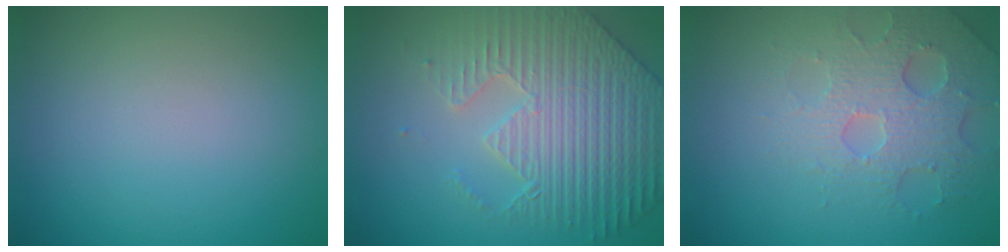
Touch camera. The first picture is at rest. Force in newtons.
{"total": 6.3, "press": 5.5, "slide": 3.2}
{"total": 4.7, "press": 3.6, "slide": 2.9}